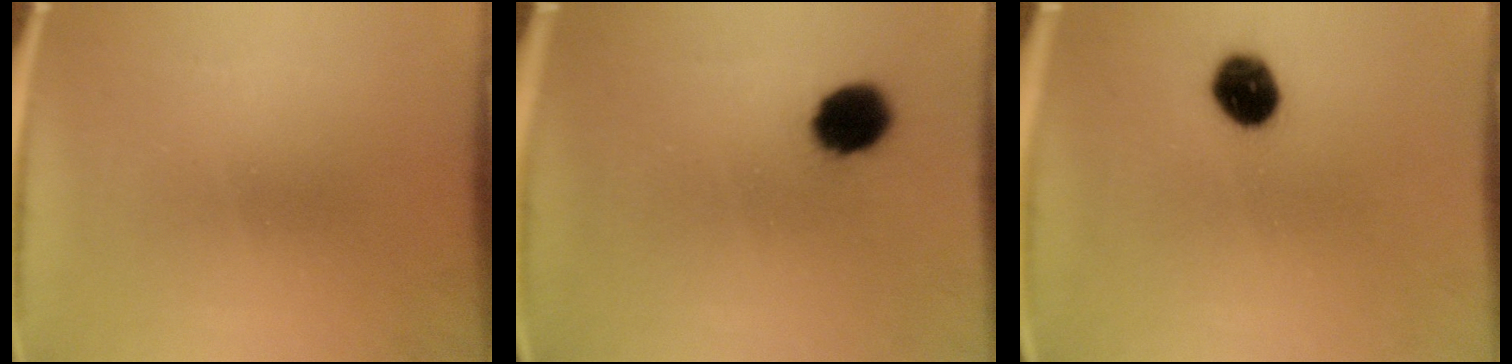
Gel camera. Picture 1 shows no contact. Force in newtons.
{"total": 8.6}
{"total": 7.7}